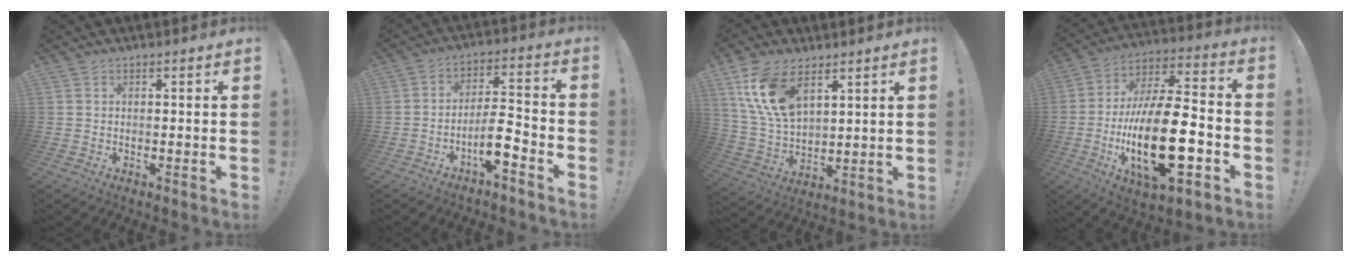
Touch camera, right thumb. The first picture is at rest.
{"total": 9.0, "force": [-4.7, 2.4, 7.4], "torque": [-0.127, 0.021, -0.082]}
{"total": 14.7, "force": [7.6, 8.1, 9.6], "torque": [-0.202, -0.028, 0.144]}
{"total": 25.8, "force": [-7.1, 9.9, 22.7], "torque": [-0.424, 0.028, -0.115]}